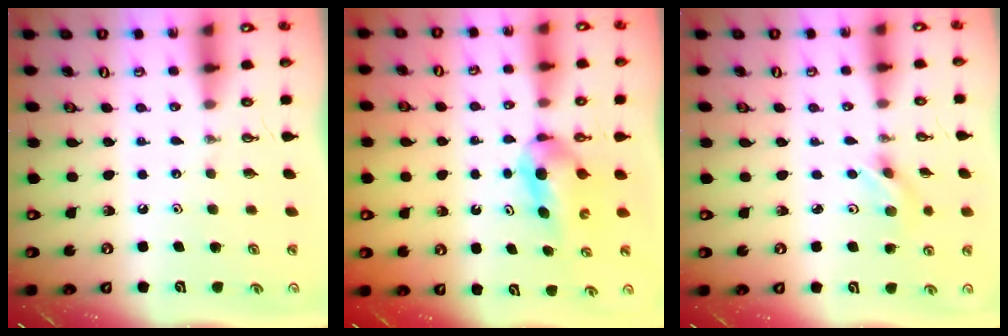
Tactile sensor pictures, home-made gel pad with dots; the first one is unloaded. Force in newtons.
{"total": 6.6, "press": 6.4, "slide": 1.9}
{"total": 2.9, "press": 2.8, "slide": 0.8}